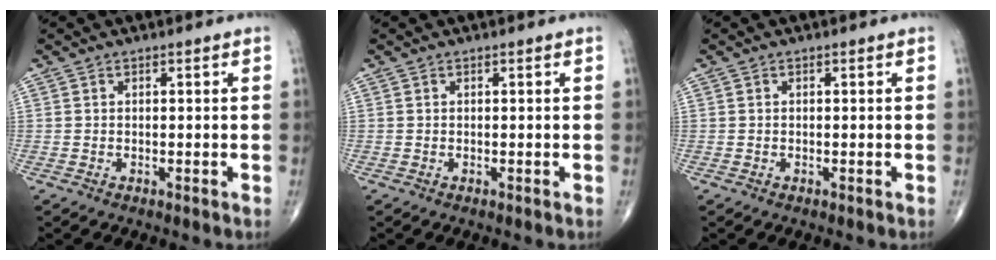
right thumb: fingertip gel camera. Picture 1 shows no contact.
{"total": 0.0}
{"total": 0.0}